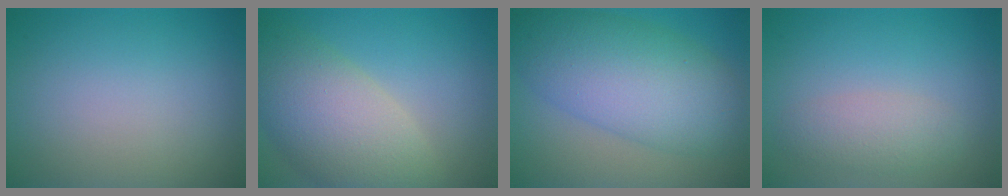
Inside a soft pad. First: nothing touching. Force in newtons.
{"total": 8.8, "press": 8.8, "slide": 0.6}
{"total": 9.3, "press": 9.3, "slide": 0.2}
{"total": 2.4, "press": 2.4, "slide": 0.0}